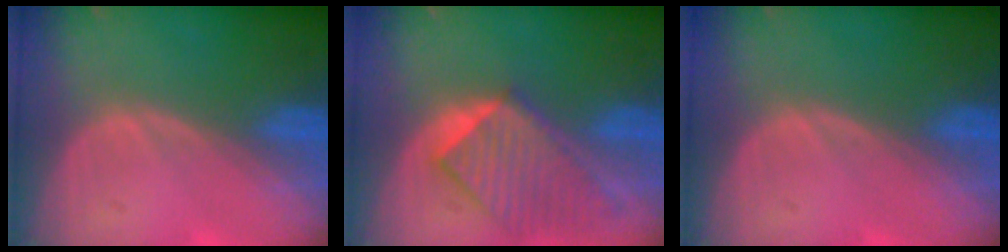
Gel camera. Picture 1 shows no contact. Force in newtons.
{"total": 9.1, "press": 8.1, "slide": 4.3}
{"total": 0.0}